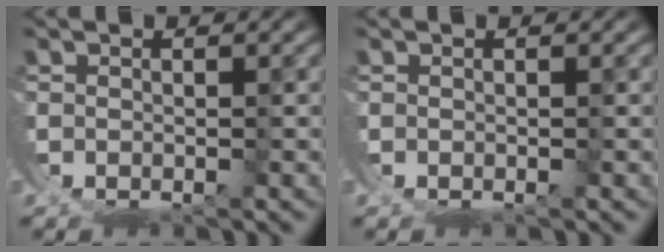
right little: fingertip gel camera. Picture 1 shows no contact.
{"total": 0.0}